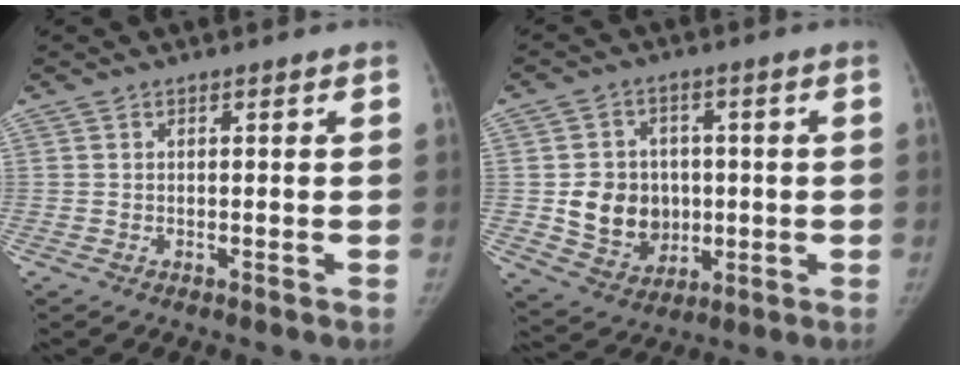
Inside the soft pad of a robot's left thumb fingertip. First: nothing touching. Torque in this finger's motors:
{"motor_torque": [0.01, 0.13, 0.03, -0.01, 0.02]}